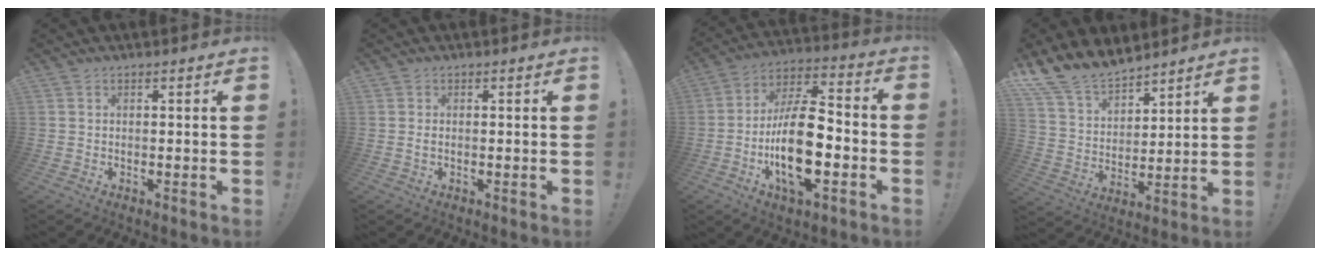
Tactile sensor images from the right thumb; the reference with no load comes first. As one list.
[{"total": 0.8, "force": [0.0, 0.3, 0.8], "torque": [-0.013, 0.000, -0.002]}, {"total": 19.8, "force": [-5.3, 8.8, 16.9], "torque": [-0.304, 0.017, -0.089]}, {"total": 13.4, "force": [11.9, 5.3, 2.9], "torque": [-0.080, -0.092, 0.227]}]